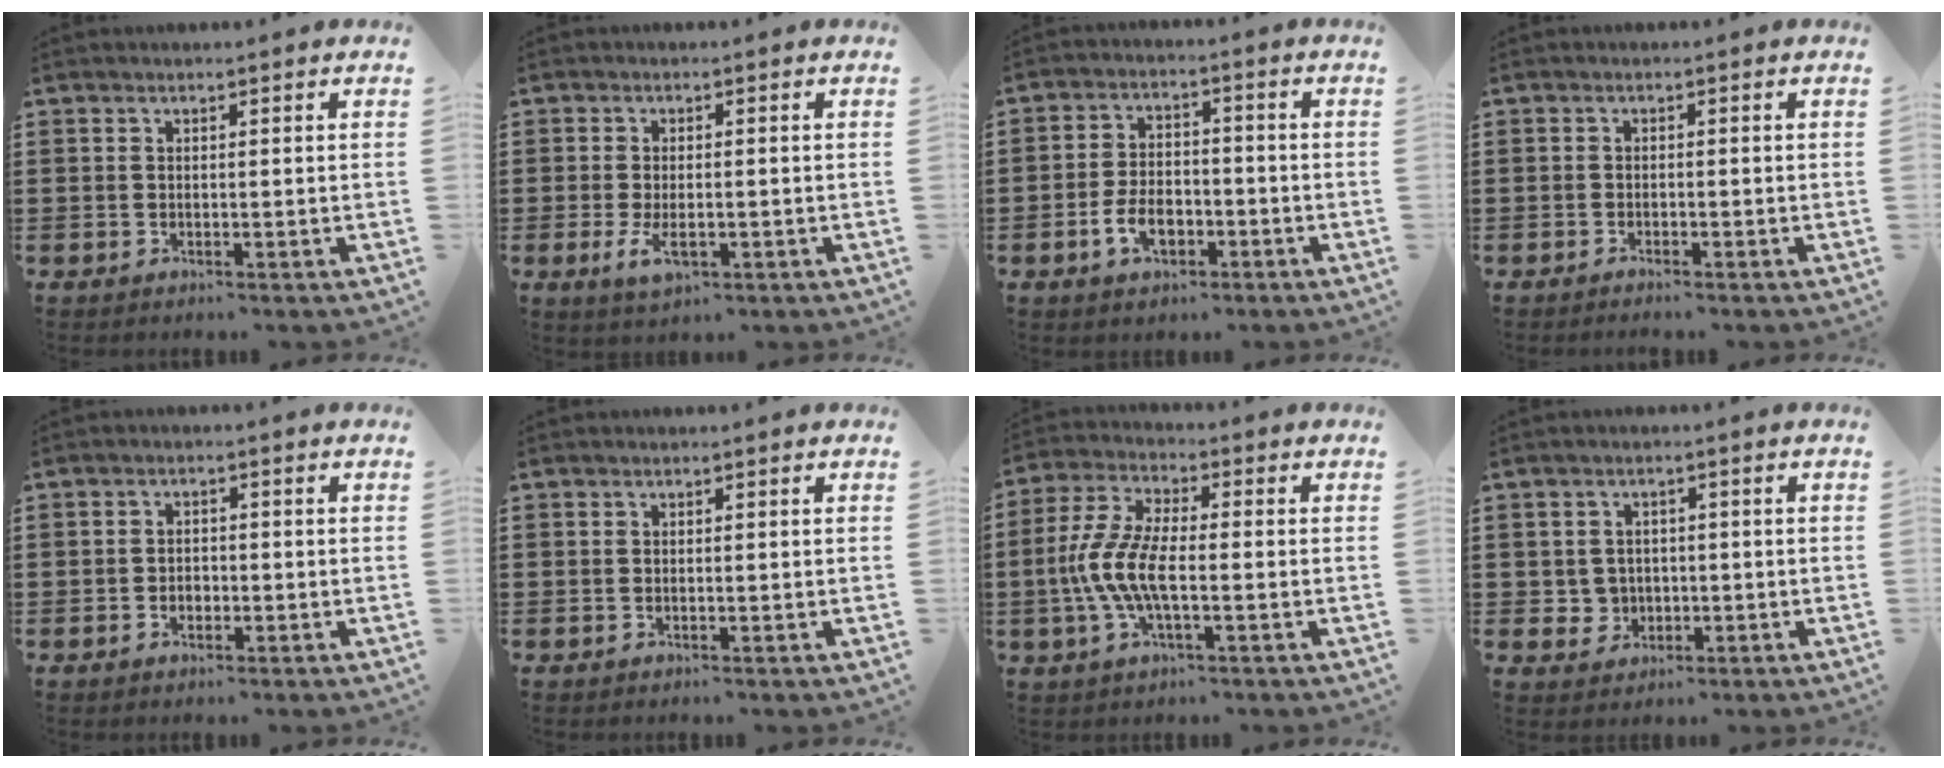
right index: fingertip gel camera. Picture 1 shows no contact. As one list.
[{"total": 3.3, "force": [-0.8, 1.5, 2.8], "torque": [-0.062, -0.005, -0.018]}, {"total": 5.4, "force": [-2.4, 3.0, 3.9], "torque": [-0.088, 0.000, -0.047]}, {"total": 0.9, "force": [-0.9, 0.0, 0.1], "torque": [-0.005, -0.001, -0.017]}, {"total": 1.5, "force": [-0.8, 1.0, 0.7], "torque": [-0.017, -0.001, -0.017]}, {"total": 0.0}, {"total": 8.2, "force": [-2.1, 3.2, 7.3], "torque": [-0.181, -0.013, -0.047]}, {"total": 3.0, "force": [-0.2, 2.9, 0.6], "torque": [-0.025, 0.008, -0.008]}]